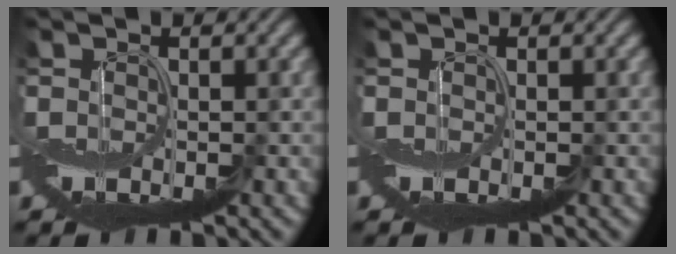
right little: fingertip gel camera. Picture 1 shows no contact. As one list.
[{"total": 0.0}]